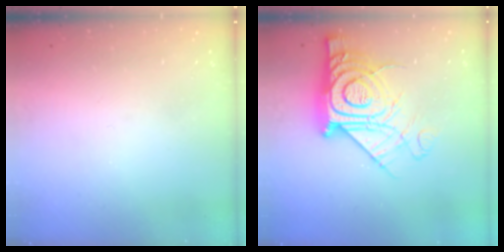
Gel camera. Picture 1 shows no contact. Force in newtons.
{"total": 19.3, "press": 19.2, "slide": 1.5}